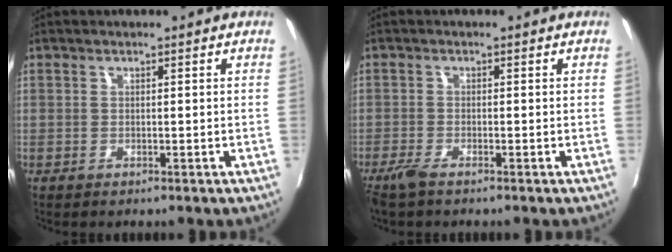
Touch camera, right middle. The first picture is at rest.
{"total": 2.6, "force": [-2.0, 0.4, 1.6], "torque": [-0.043, -0.007, -0.042]}